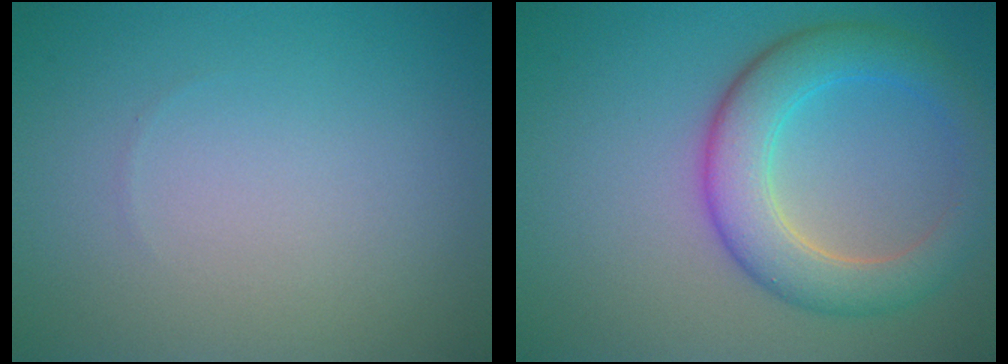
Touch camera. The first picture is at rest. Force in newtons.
{"total": 6.0, "press": 6.0, "slide": 0.2}